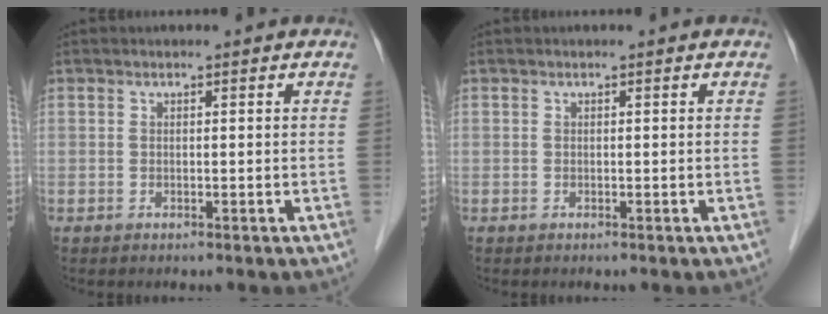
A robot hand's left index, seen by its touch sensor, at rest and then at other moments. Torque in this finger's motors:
{"motor_torque": [0.00, 0.00, 0.00, 0.00]}